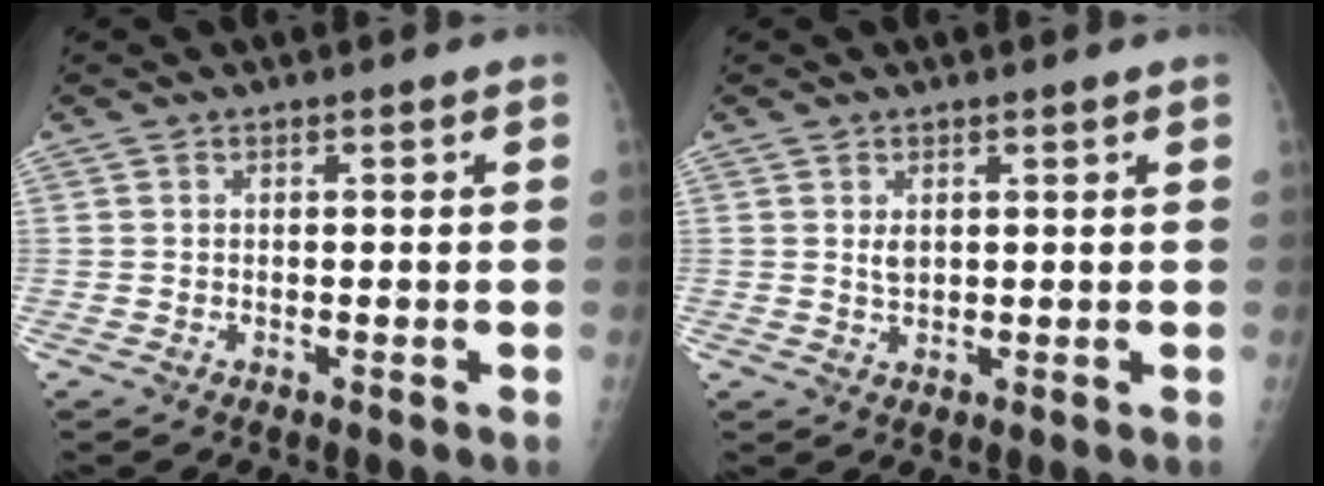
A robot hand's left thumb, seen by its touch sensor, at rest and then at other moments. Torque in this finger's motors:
{"motor_torque": [0.00, 0.16, 0.37, -0.08, 0.00]}